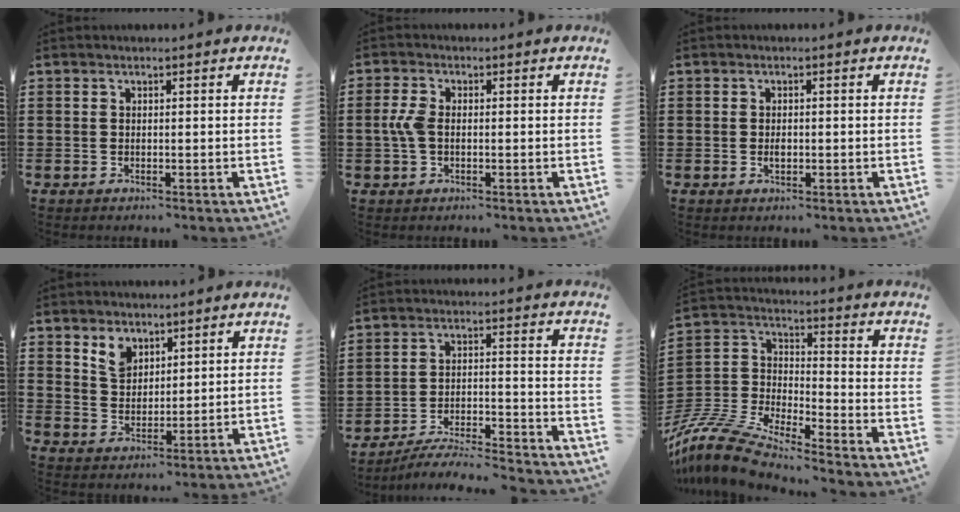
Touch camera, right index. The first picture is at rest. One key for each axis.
{"total": 3.9, "fx": -0.3, "fy": 2.1, "fz": 3.2, "tx": -0.092, "ty": -0.005, "tz": -0.015}
{"total": 1.2, "fx": -0.1, "fy": 0.8, "fz": 1.0, "tx": -0.019, "ty": 0.003, "tz": -0.003}
{"total": 4.7, "fx": 3.2, "fy": 3.0, "fz": 1.5, "tx": -0.035, "ty": 0.007, "tz": 0.060}
{"total": 5.9, "fx": -5.5, "fy": 0.4, "fz": 2.1, "tx": -0.039, "ty": -0.003, "tz": -0.109}
{"total": 9.9, "fx": -9.3, "fy": 1.2, "fz": 3.4, "tx": -0.100, "ty": -0.001, "tz": -0.197}